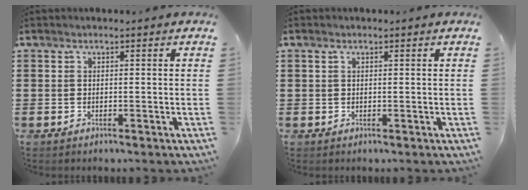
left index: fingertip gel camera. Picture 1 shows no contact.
{"total": 0.7, "force": [0.3, 0.4, 0.5], "torque": [-0.011, 0.006, 0.004]}